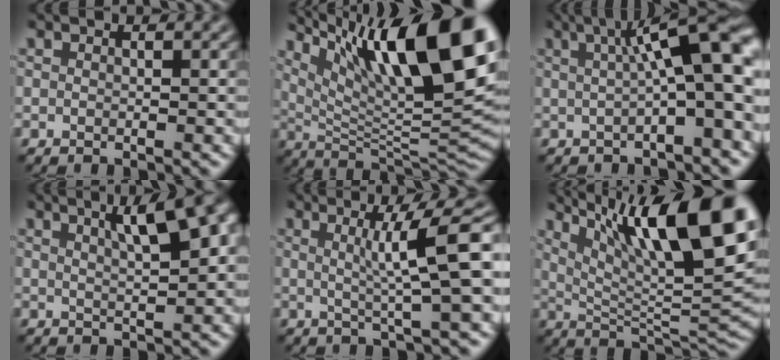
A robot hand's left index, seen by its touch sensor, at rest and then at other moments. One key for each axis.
{"total": 16.7, "fx": 7.9, "fy": 5.0, "fz": 13.8, "tx": -0.215, "ty": 0.017, "tz": 0.148}
{"total": 9.0, "fx": 1.4, "fy": 2.0, "fz": 8.6, "tx": -0.105, "ty": 0.021, "tz": 0.014}
{"total": 8.6, "fx": 3.9, "fy": 2.7, "fz": 7.1, "tx": -0.053, "ty": 0.038, "tz": 0.037}
{"total": 6.8, "fx": 1.3, "fy": 1.0, "fz": 6.6, "tx": -0.089, "ty": 0.010, "tz": 0.020}
{"total": 15.1, "fx": 7.1, "fy": 4.3, "fz": 12.6, "tx": -0.199, "ty": 0.007, "tz": 0.127}